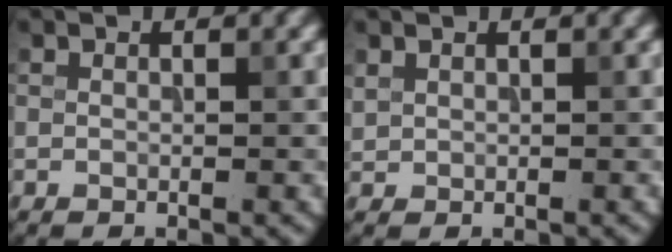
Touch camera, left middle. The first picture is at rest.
{"total": 1.0, "force": [0.6, 0.7, 0.0], "torque": [0.000, 0.000, 0.014]}